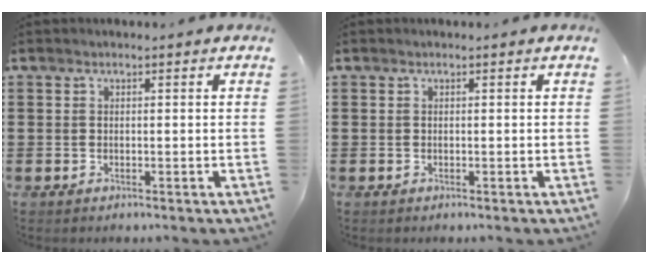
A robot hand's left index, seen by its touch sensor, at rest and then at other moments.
{"total": 0.0}